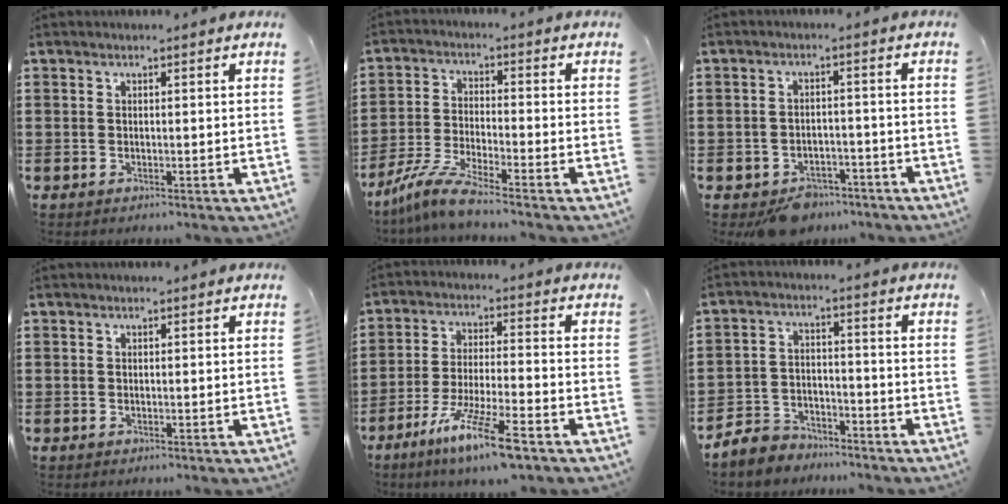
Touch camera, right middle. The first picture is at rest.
{"total": 6.3, "force": [-5.4, 0.1, 3.3], "torque": [-0.087, -0.016, -0.110]}
{"total": 4.3, "force": [-4.0, 1.5, 0.4], "torque": [-0.010, 0.009, -0.080]}
{"total": 0.0}
{"total": 10.5, "force": [-7.2, 0.6, 7.6], "torque": [-0.150, -0.008, -0.140]}
{"total": 5.1, "force": [-4.8, 1.5, 0.4], "torque": [-0.032, 0.005, -0.106]}